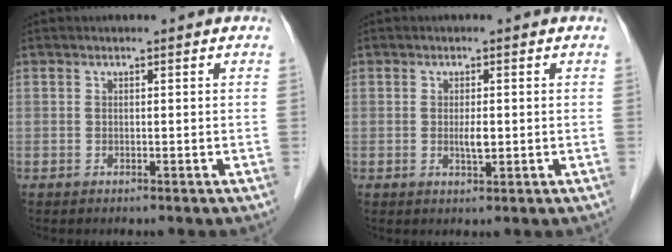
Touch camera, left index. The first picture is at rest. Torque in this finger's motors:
{"motor_torque": [0.46, 0.38, 0.06, 0.02]}